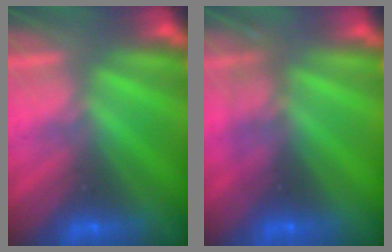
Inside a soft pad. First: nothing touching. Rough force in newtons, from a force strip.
{"total": 2.7}